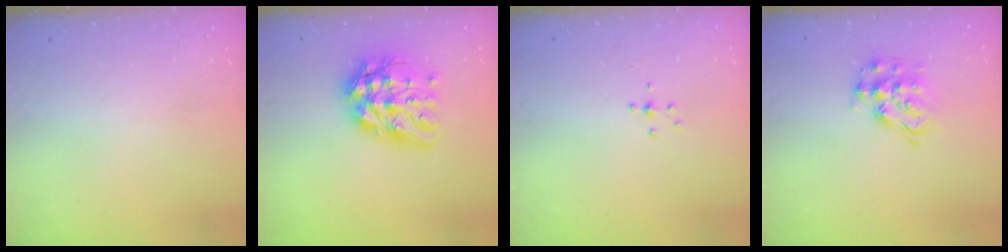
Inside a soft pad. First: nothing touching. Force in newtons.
{"total": 15.7, "press": 15.6, "slide": 1.5}
{"total": 3.9, "press": 3.9, "slide": 0.7}
{"total": 12.7, "press": 12.7, "slide": 0.8}